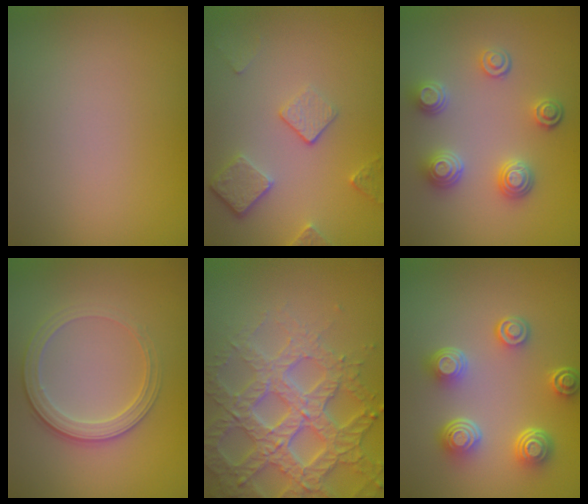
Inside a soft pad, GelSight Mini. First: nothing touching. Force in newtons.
{"total": 3.8, "press": 2.9, "slide": 2.4}
{"total": 3.5, "press": 3.2, "slide": 1.5}
{"total": 2.8, "press": 2.6, "slide": 1.1}
{"total": 7.0, "press": 6.7, "slide": 1.8}
{"total": 4.9, "press": 3.6, "slide": 3.4}